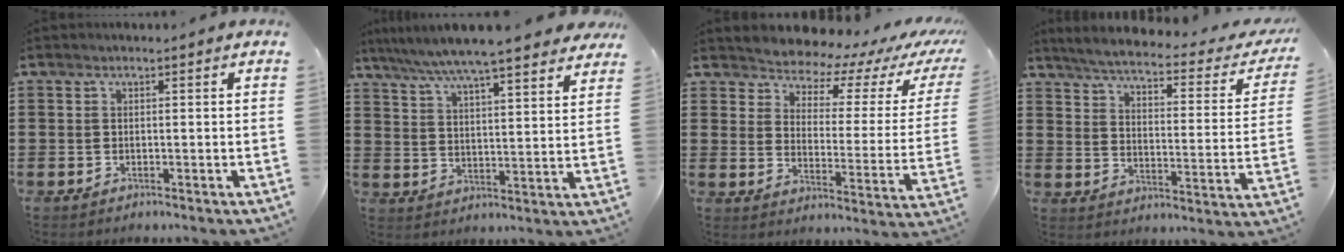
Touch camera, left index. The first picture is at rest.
{"total": 6.8, "force": [6.2, 0.0, 2.9], "torque": [-0.083, -0.034, 0.105]}
{"total": 4.8, "force": [4.7, 1.1, 0.2], "torque": [-0.030, -0.049, 0.074]}
{"total": 4.2, "force": [3.6, -0.1, 2.1], "torque": [-0.062, -0.029, 0.054]}